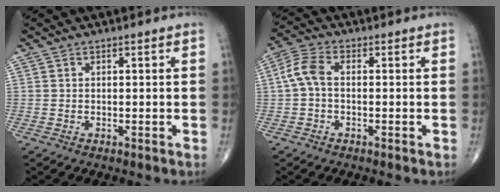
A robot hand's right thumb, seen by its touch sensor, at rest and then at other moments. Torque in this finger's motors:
{"motor_torque": [-0.42, 0.53, 0.35, -0.19, 0.15]}